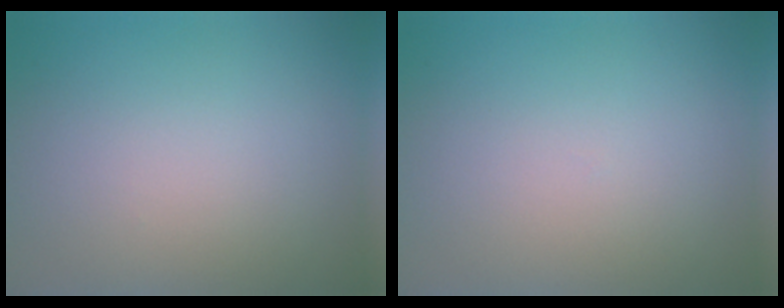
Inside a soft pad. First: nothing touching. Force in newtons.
{"total": 0.0}